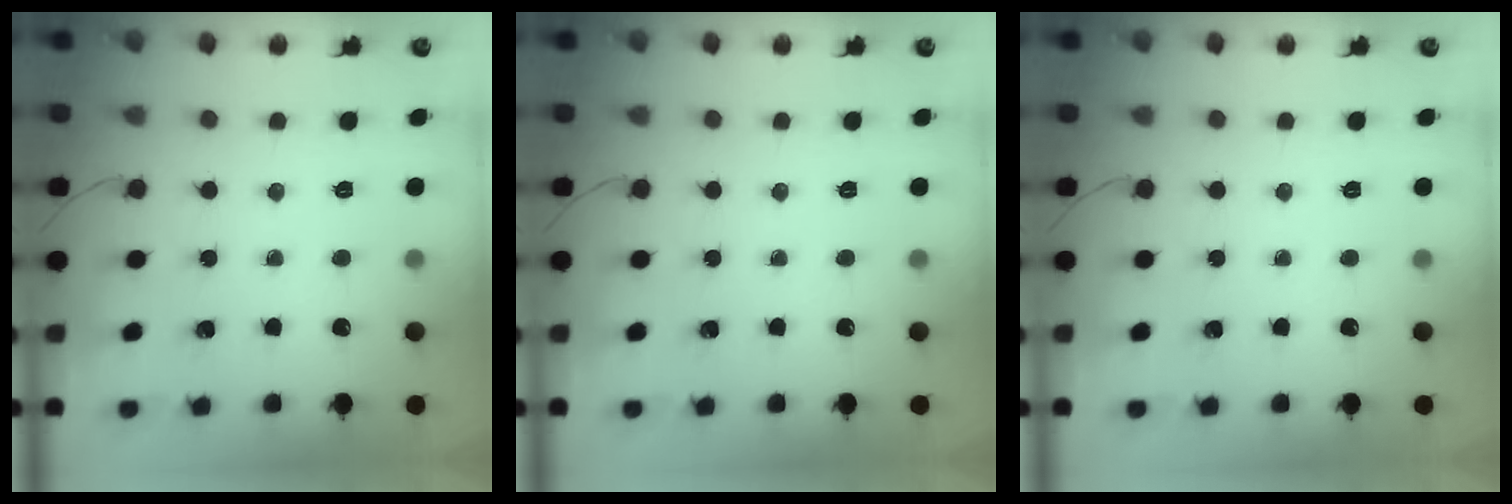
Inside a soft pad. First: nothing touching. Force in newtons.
{"total": 0.0}
{"total": 0.0}